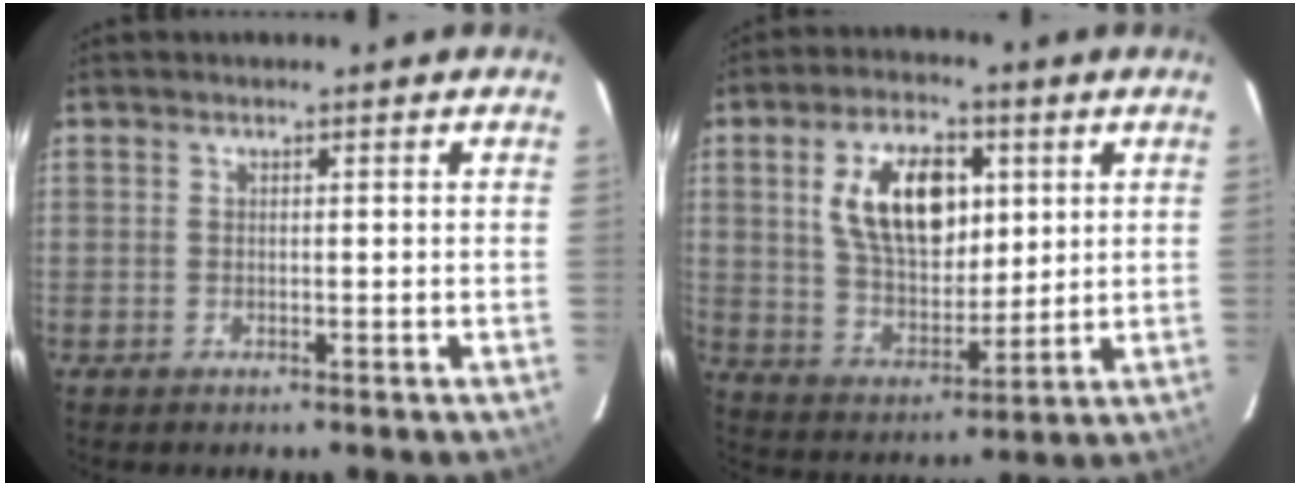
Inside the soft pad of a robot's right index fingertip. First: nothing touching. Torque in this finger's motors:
{"motor_torque": [1.76, 0.38, 0.60, 0.17]}